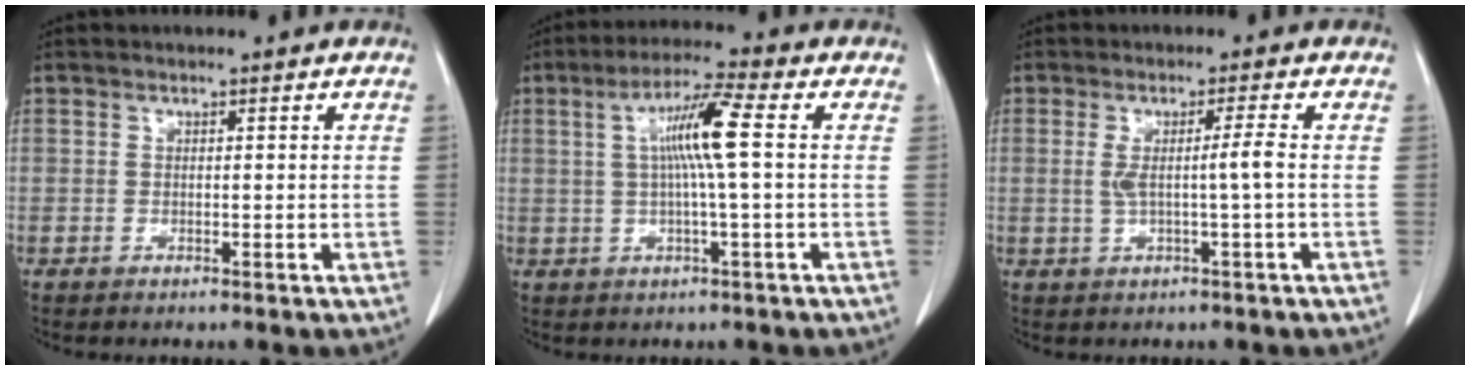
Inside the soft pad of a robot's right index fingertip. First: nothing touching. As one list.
[{"total": 7.9, "force": [1.0, -0.5, 7.8], "torque": [-0.144, 0.009, 0.018]}, {"total": 3.7, "force": [-0.1, -0.8, 3.6], "torque": [-0.068, 0.002, 0.003]}]